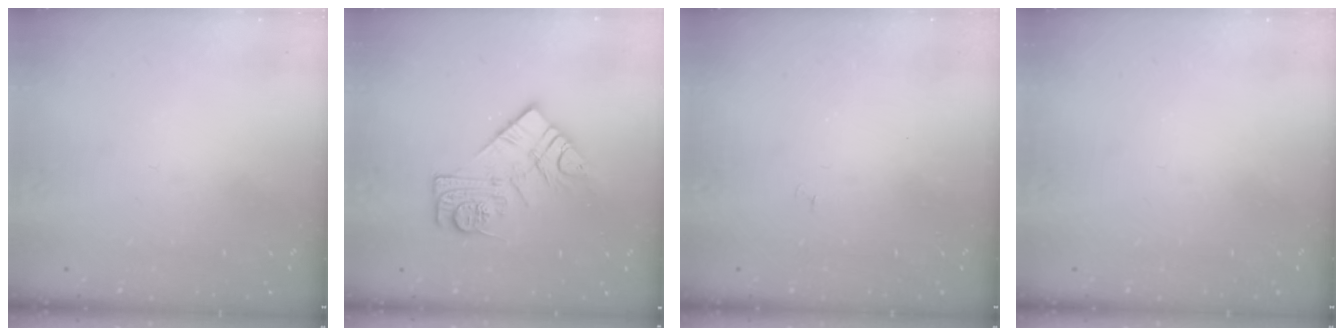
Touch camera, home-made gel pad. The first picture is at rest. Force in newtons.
{"total": 11.6, "press": 11.6, "slide": 0.6}
{"total": 3.7, "press": 3.7, "slide": 0.5}
{"total": 0.0}